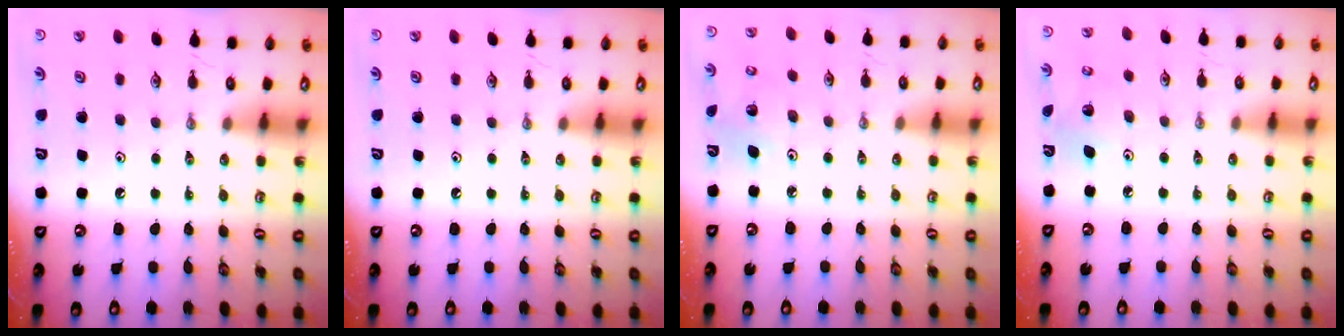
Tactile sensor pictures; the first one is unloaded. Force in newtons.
{"total": 0.0}
{"total": 2.8, "press": 2.8, "slide": 0.2}
{"total": 3.7, "press": 3.7, "slide": 0.2}